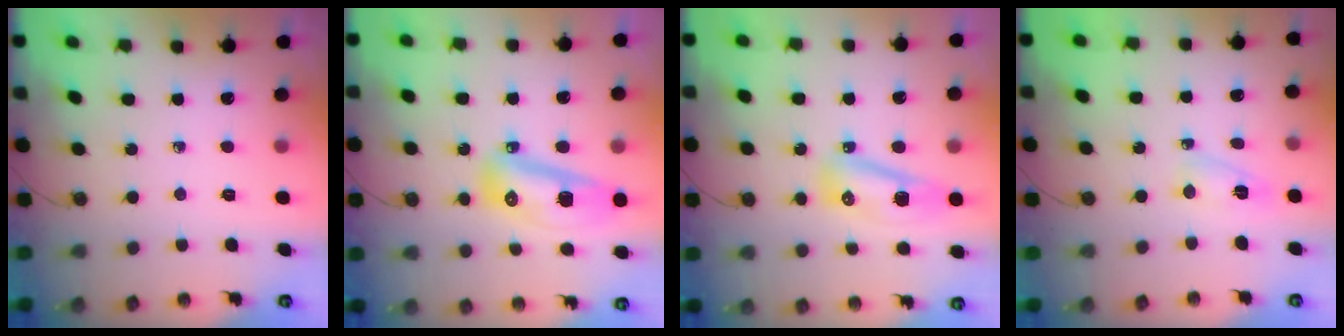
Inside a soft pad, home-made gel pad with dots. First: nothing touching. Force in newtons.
{"total": 14.4, "press": 13.4, "slide": 5.2}
{"total": 14.0, "press": 10.4, "slide": 9.4}
{"total": 3.2, "press": 3.1, "slide": 0.3}